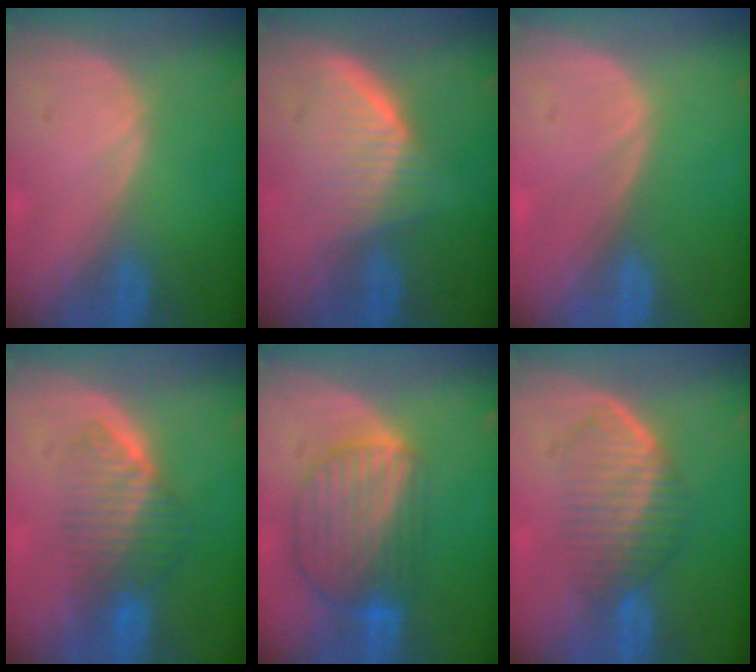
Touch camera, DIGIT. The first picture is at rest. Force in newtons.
{"total": 5.8, "press": 5.6, "slide": 1.8}
{"total": 0.6, "press": 0.1, "slide": 0.6}
{"total": 6.5, "press": 5.8, "slide": 2.8}
{"total": 9.0, "press": 7.7, "slide": 4.6}
{"total": 6.2, "press": 5.8, "slide": 2.4}